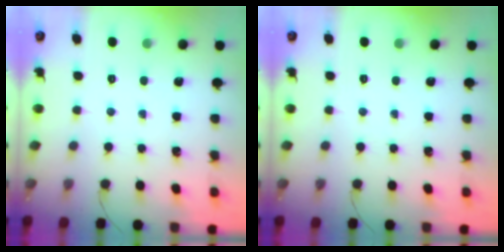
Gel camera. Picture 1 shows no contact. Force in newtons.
{"total": 0.0}